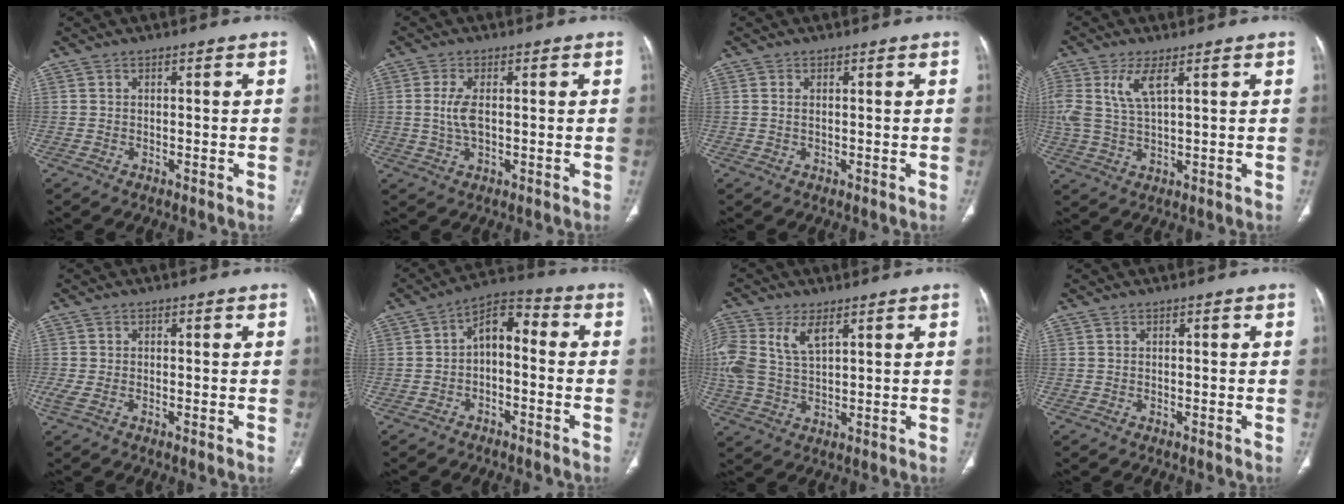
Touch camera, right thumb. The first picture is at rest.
{"total": 4.6, "force": [0.2, 2.2, 4.0], "torque": [-0.092, -0.001, 0.006]}
{"total": 0.8, "force": [0.2, 0.4, 0.7], "torque": [-0.020, 0.002, 0.007]}
{"total": 6.5, "force": [2.6, 2.2, 5.6], "torque": [-0.139, -0.005, 0.060]}
{"total": 2.1, "force": [-0.5, 0.9, 1.9], "torque": [-0.056, 0.003, -0.010]}
{"total": 7.8, "force": [-0.9, 4.6, 6.3], "torque": [-0.084, 0.042, -0.029]}
{"total": 9.9, "force": [4.1, 5.1, 7.5], "torque": [-0.178, 0.005, 0.088]}
{"total": 0.0}